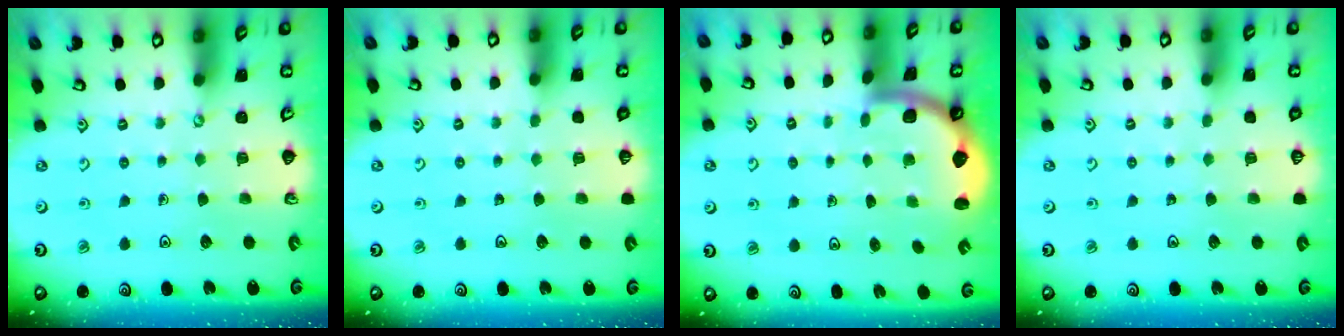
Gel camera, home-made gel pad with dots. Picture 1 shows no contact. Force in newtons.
{"total": 0.0}
{"total": 1.9, "press": 1.9, "slide": 0.3}
{"total": 0.0}